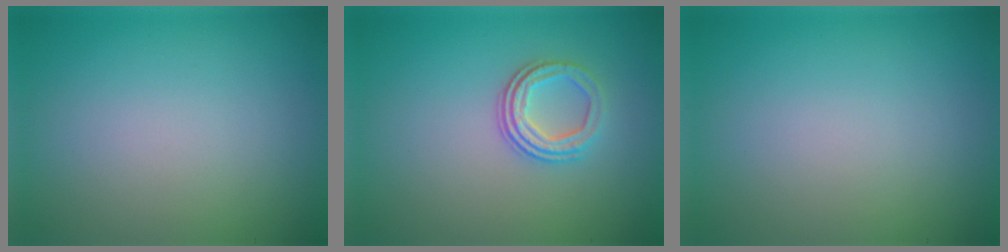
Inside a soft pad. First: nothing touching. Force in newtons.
{"total": 2.9, "press": 2.3, "slide": 1.7}
{"total": 0.0}